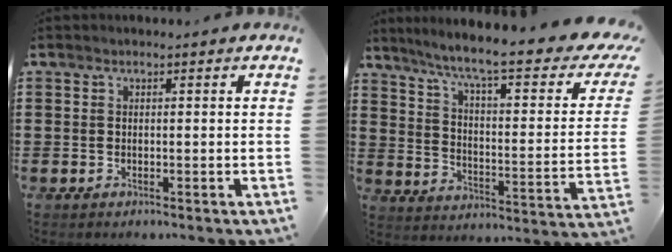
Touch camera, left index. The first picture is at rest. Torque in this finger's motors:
{"motor_torque": [0.71, 0.14, 1.05, 0.21]}